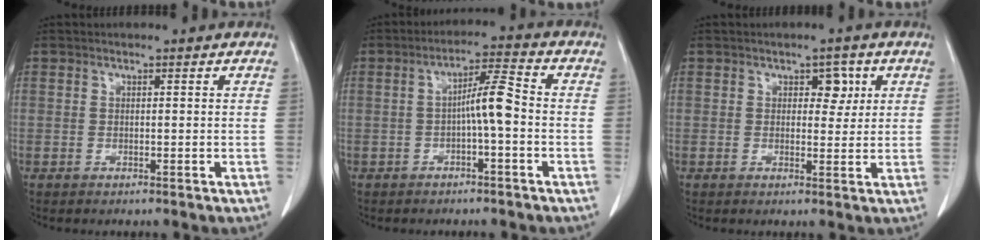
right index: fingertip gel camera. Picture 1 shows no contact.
{"total": 5.3, "force": [-0.9, 0.3, 5.3], "torque": [-0.086, 0.018, -0.014]}
{"total": 3.2, "force": [1.2, 1.9, 2.2], "torque": [-0.022, 0.006, 0.016]}